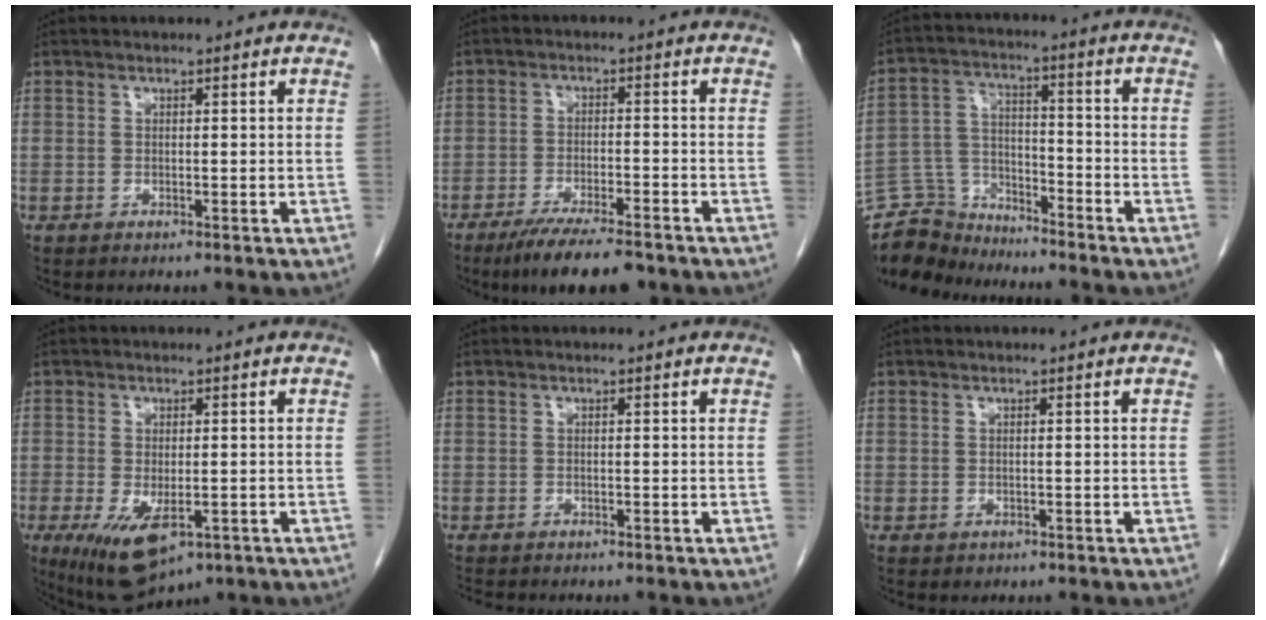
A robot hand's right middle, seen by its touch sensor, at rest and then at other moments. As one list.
[{"total": 9.4, "force": [-7.2, 1.7, 5.7], "torque": [-0.088, -0.018, -0.116]}, {"total": 9.2, "force": [-8.9, 2.4, -0.2], "torque": [-0.003, 0.018, -0.173]}, {"total": 8.8, "force": [-4.0, 3.8, 6.9], "torque": [-0.120, -0.021, -0.055]}, {"total": 2.8, "force": [-2.5, 0.6, 1.1], "torque": [-0.018, -0.006, -0.035]}, {"total": 0.5, "force": [-0.2, 0.5, 0.1], "torque": [-0.005, 0.002, 0.001]}]